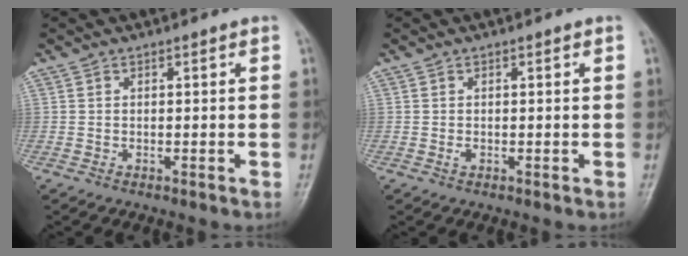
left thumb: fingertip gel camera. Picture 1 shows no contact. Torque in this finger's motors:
{"motor_torque": [-0.01, 0.11, 0.32, 0.00, 0.00]}